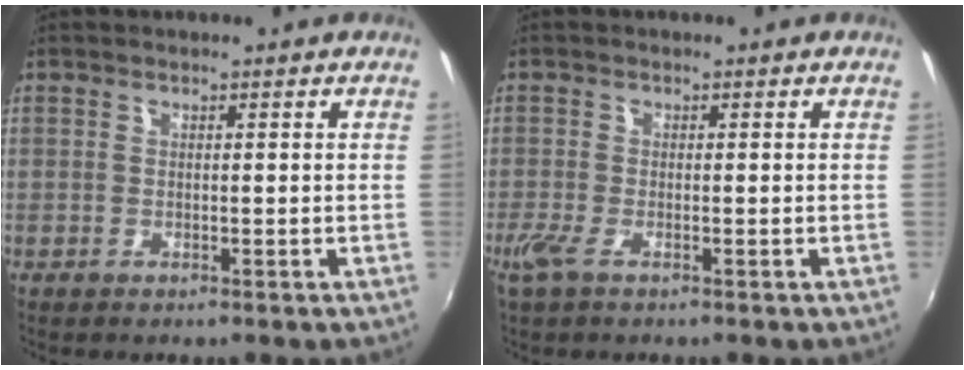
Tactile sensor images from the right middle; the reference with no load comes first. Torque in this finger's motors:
{"motor_torque": [0.63, -0.59, 0.16, 0.03]}